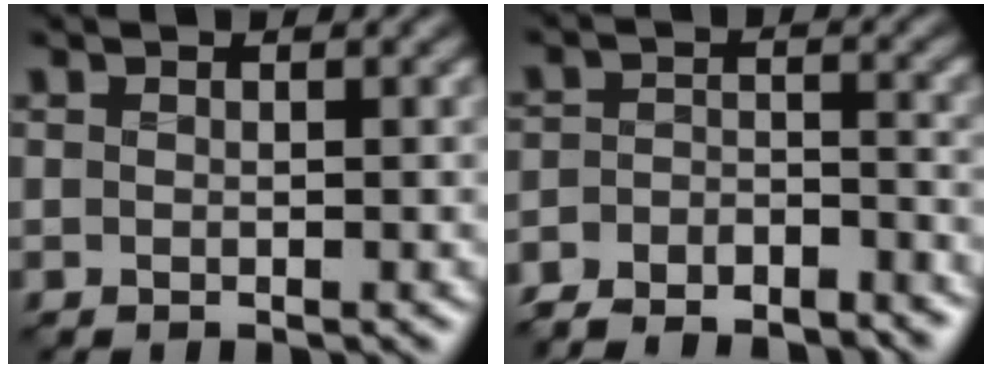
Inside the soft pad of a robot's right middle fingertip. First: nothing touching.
{"total": 5.6, "force": [-5.3, 1.4, 1.4], "torque": [-0.028, -0.010, -0.096]}